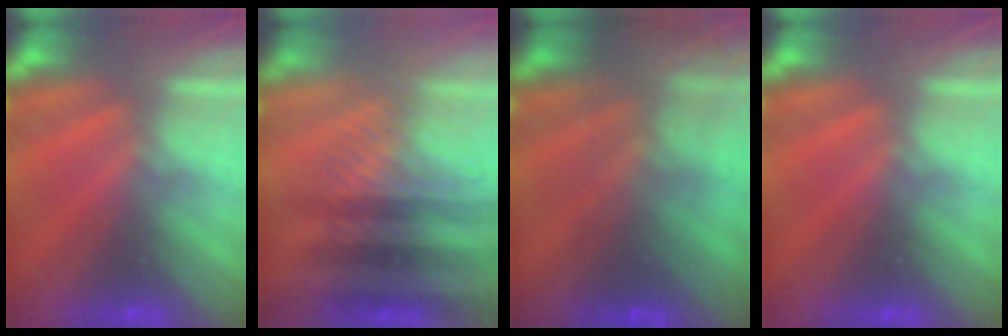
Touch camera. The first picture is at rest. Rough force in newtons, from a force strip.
{"total": 4.0}
{"total": 5.8}
{"total": 0.0}